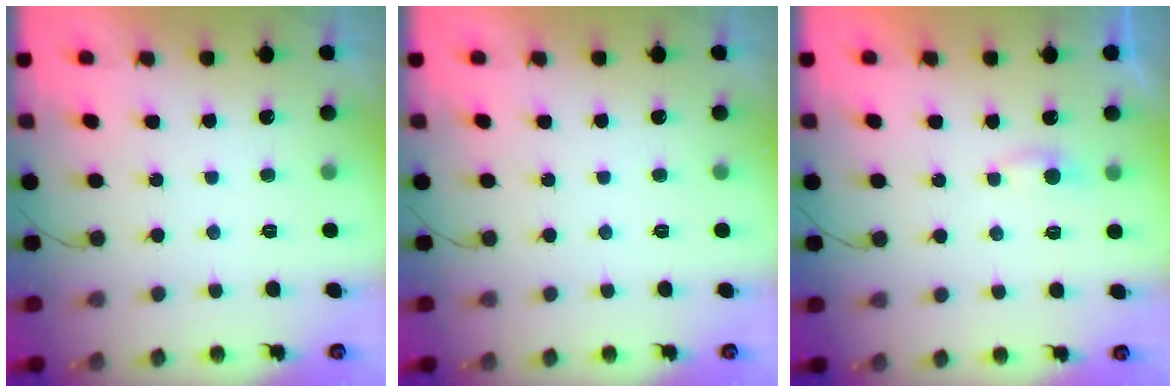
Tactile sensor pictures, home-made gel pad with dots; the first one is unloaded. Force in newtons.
{"total": 0.0}
{"total": 2.3, "press": 2.3, "slide": 0.3}